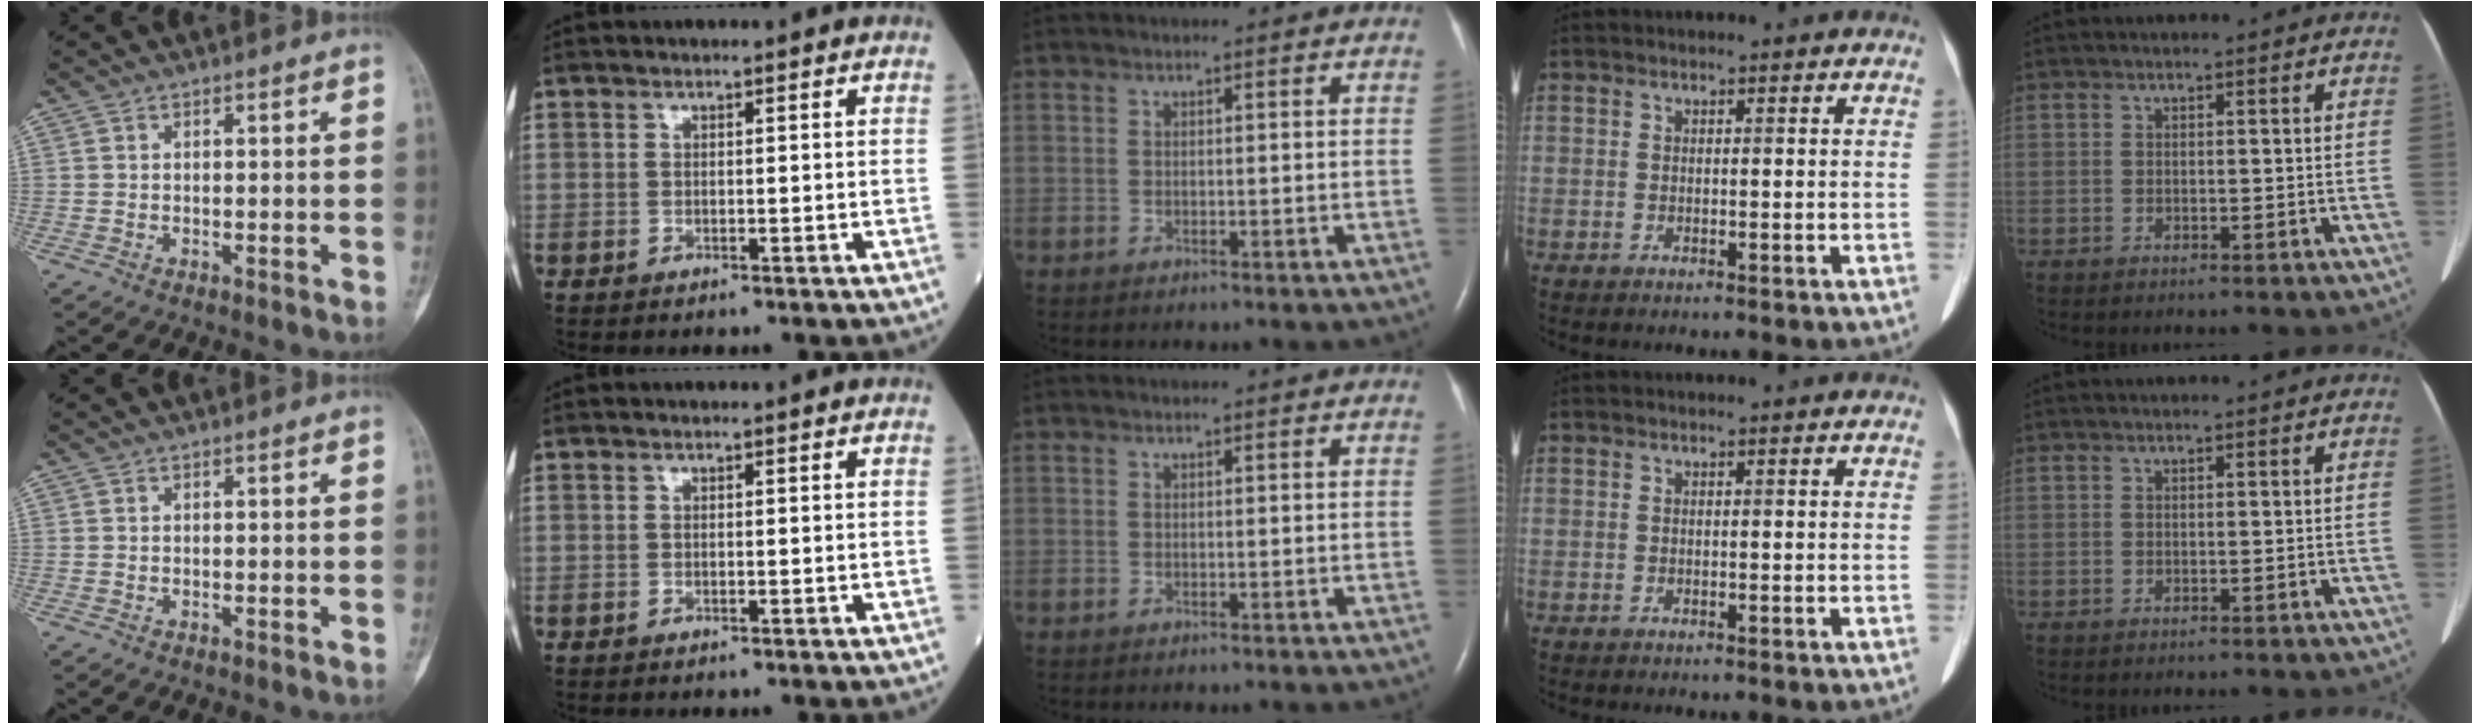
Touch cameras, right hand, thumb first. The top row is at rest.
{}